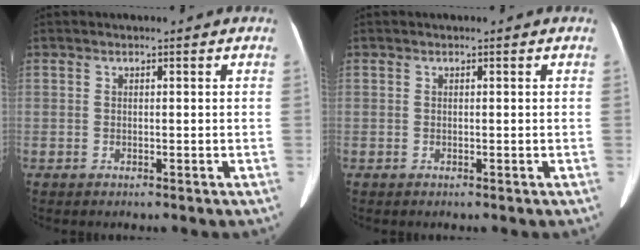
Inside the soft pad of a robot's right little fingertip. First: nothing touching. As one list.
[{"total": 0.0}]